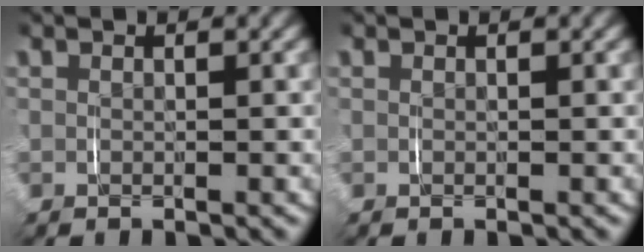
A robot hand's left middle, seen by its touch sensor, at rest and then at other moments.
{"total": 0.0}